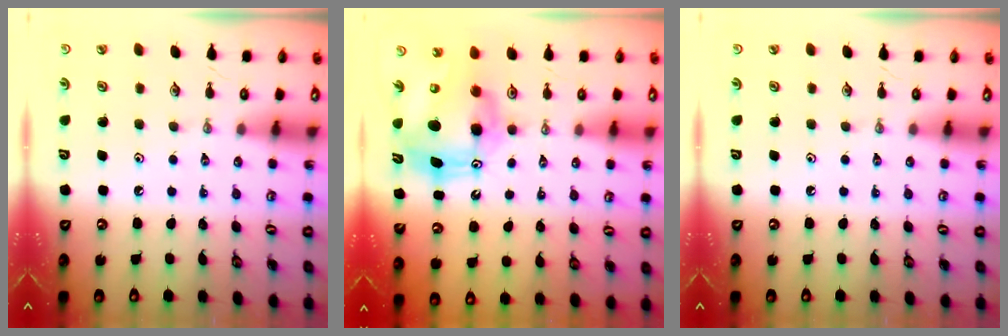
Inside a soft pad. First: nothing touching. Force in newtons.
{"total": 11.3, "press": 11.3, "slide": 1.1}
{"total": 0.0}